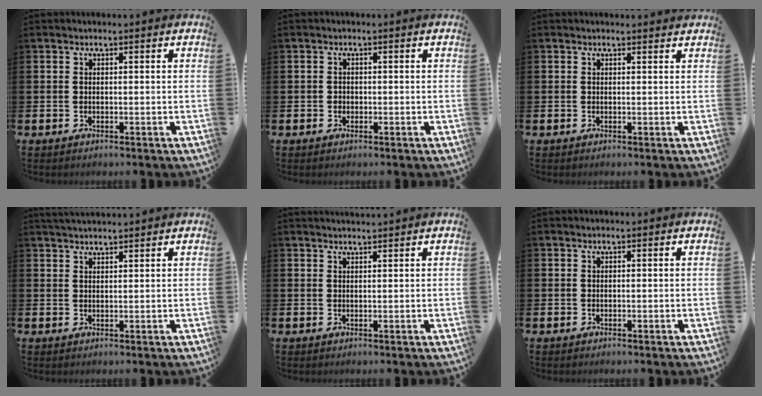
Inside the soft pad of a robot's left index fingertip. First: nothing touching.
{"total": 0.8, "force": [-0.2, 0.8, 0.1], "torque": [-0.005, 0.007, -0.005]}
{"total": 0.5, "force": [0.5, 0.1, 0.1], "torque": [0.006, -0.003, 0.008]}
{"total": 2.3, "force": [2.3, 0.2, 0.3], "torque": [-0.010, -0.007, 0.042]}
{"total": 1.3, "force": [1.3, -0.1, 0.1], "torque": [-0.003, -0.004, 0.024]}
{"total": 0.0}